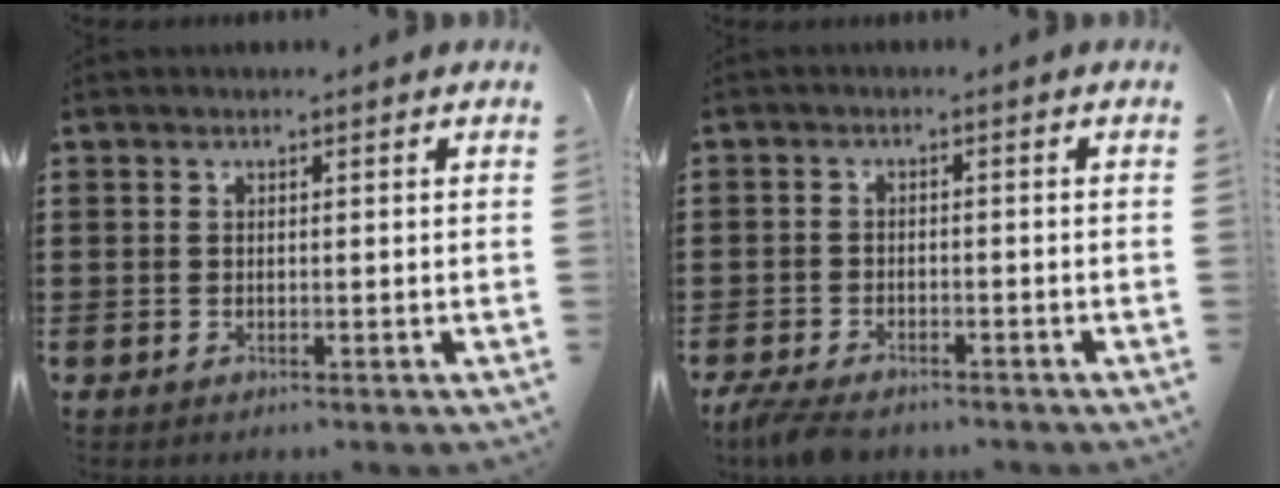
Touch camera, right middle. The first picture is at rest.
{"total": 3.4, "force": [-3.1, 0.9, 1.0], "torque": [-0.033, -0.002, -0.066]}